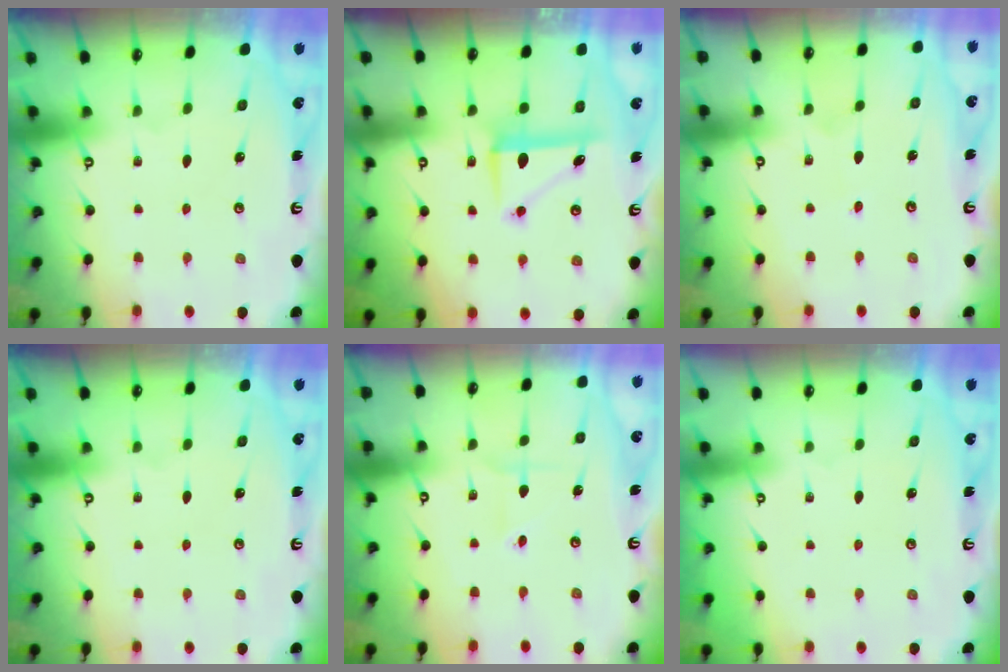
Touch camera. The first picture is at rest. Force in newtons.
{"total": 8.5, "press": 8.4, "slide": 1.5}
{"total": 2.9, "press": 2.8, "slide": 0.2}
{"total": 0.0}
{"total": 2.9, "press": 2.9, "slide": 0.3}
{"total": 0.0}